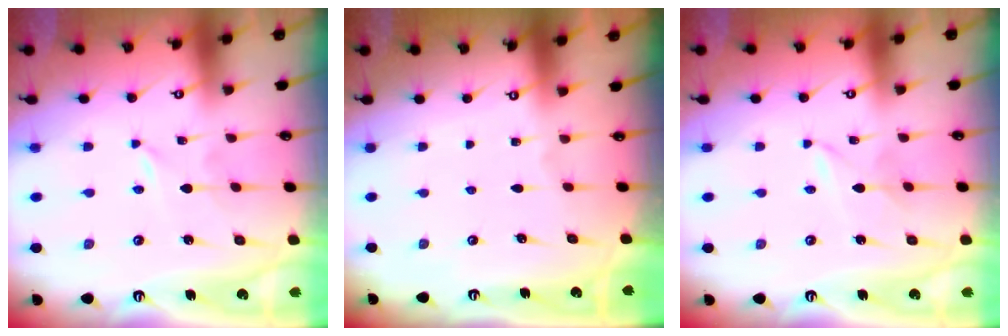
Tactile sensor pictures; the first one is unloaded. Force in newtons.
{"total": 0.0}
{"total": 1.5, "press": 1.5, "slide": 0.3}